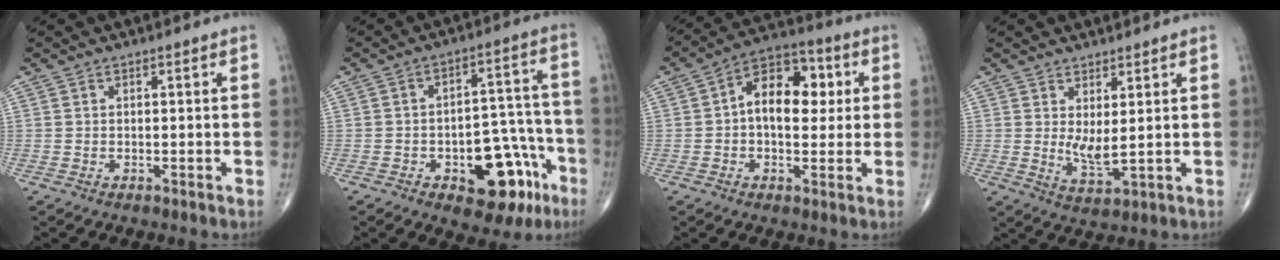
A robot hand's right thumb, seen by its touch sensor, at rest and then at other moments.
{"total": 15.0, "force": [-6.8, 7.8, 10.8], "torque": [-0.095, 0.058, -0.082]}
{"total": 12.4, "force": [1.5, 7.6, 9.6], "torque": [-0.115, 0.025, 0.013]}
{"total": 4.5, "force": [1.1, 1.3, 4.2], "torque": [-0.075, -0.021, 0.028]}